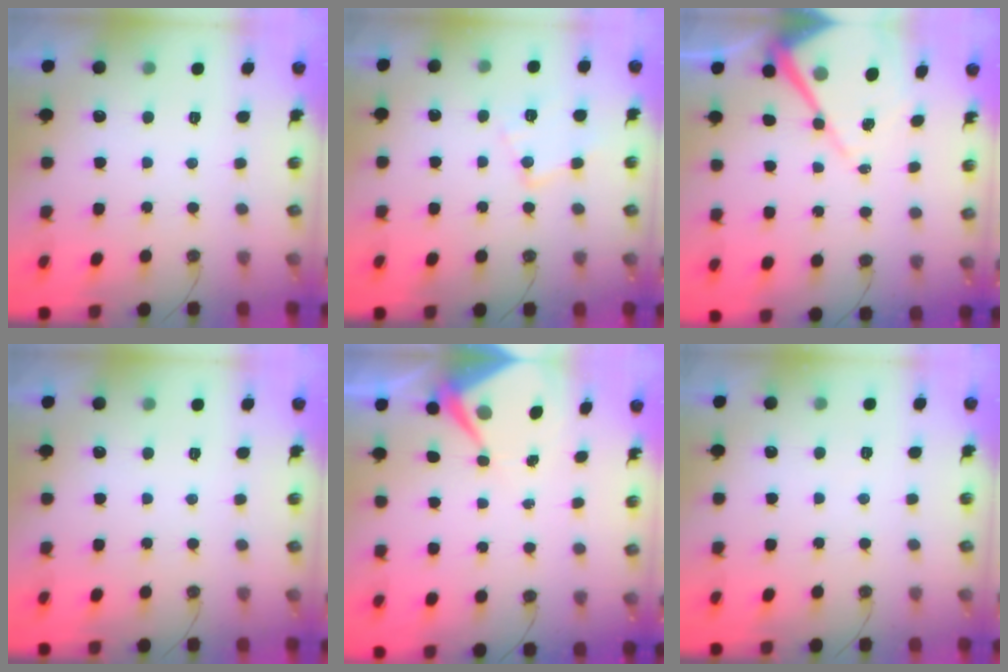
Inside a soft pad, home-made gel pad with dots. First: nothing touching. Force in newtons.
{"total": 11.2, "press": 11.2, "slide": 0.7}
{"total": 12.7, "press": 12.7, "slide": 1.0}
{"total": 0.0}
{"total": 5.2, "press": 5.2, "slide": 0.3}
{"total": 3.2, "press": 3.1, "slide": 0.5}